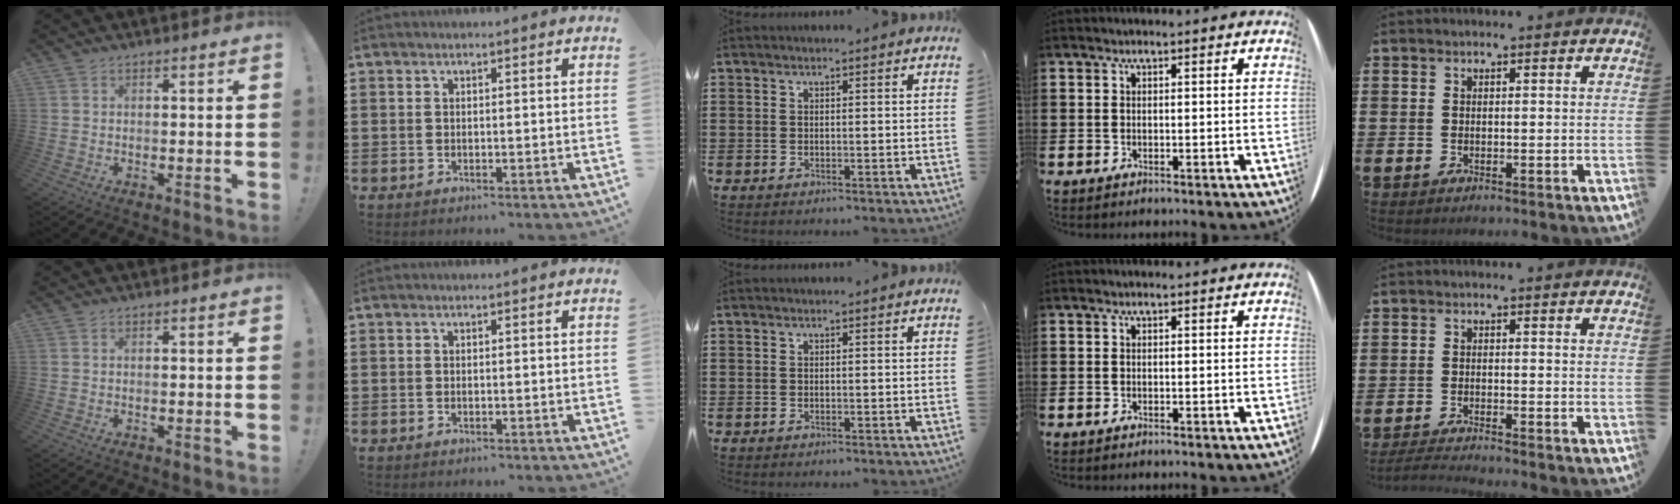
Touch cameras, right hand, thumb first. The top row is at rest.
{"little": {"total": 1.8, "force": [-1.7, -0.2, 0.5], "torque": [-0.008, 0.003, -0.035]}}